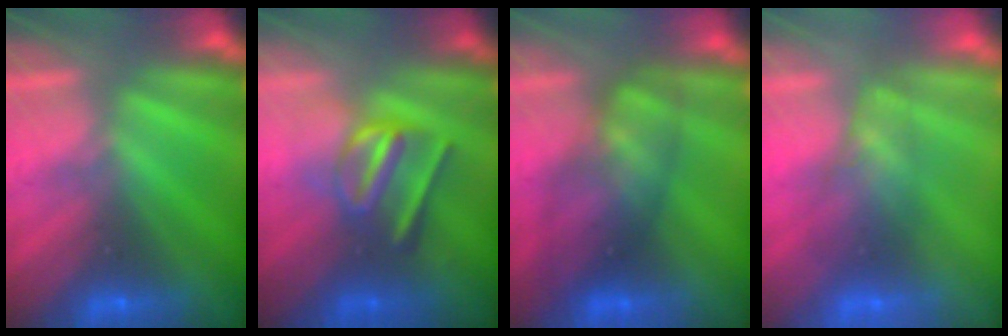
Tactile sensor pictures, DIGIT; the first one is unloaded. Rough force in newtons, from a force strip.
{"total": 2.9}
{"total": 7.2}
{"total": 2.5}